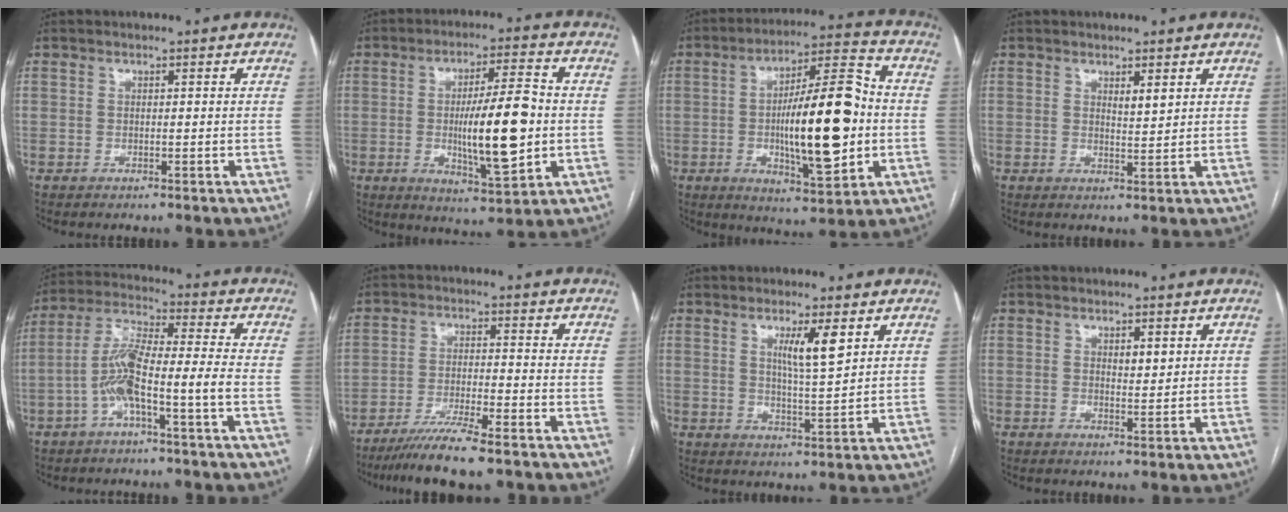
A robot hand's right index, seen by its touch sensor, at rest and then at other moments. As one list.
[{"total": 13.3, "force": [-1.0, 2.8, 13.0], "torque": [-0.214, 0.000, -0.010]}, {"total": 18.2, "force": [-1.5, 4.3, 17.6], "torque": [-0.285, 0.014, -0.020]}, {"total": 1.8, "force": [1.1, 0.3, 1.4], "torque": [-0.028, -0.008, 0.022]}, {"total": 8.9, "force": [-3.4, 0.2, 8.2], "torque": [-0.171, 0.025, -0.067]}, {"total": 9.1, "force": [-7.1, 0.0, 5.7], "torque": [-0.096, -0.027, -0.122]}, {"total": 5.6, "force": [2.5, 0.1, 5.0], "torque": [-0.087, -0.008, 0.043]}, {"total": 1.9, "force": [0.8, 0.7, 1.6], "torque": [-0.025, -0.005, 0.015]}]